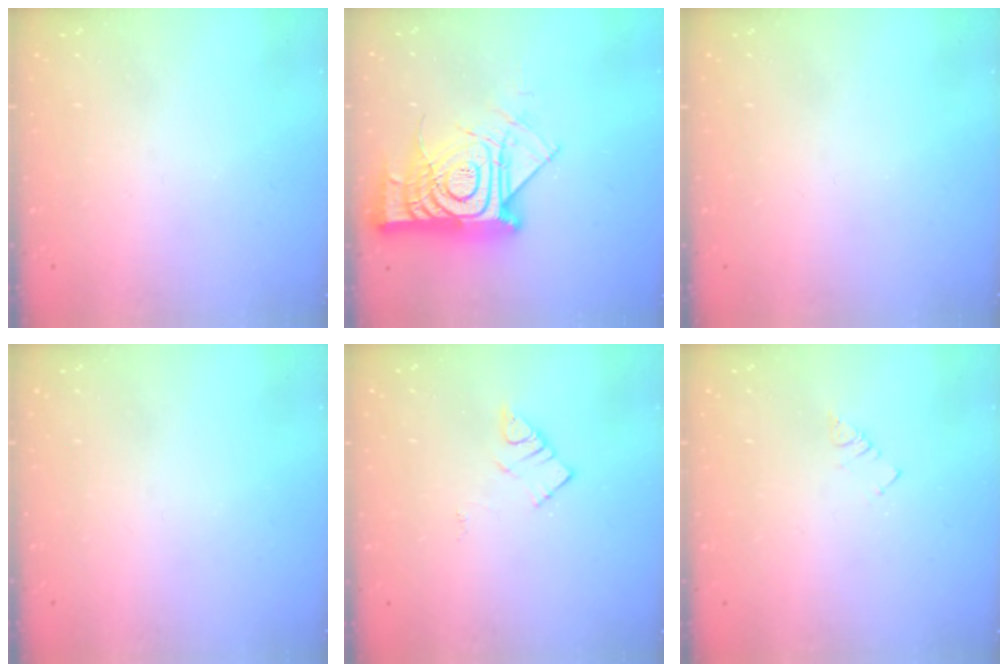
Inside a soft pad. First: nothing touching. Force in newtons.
{"total": 20.6, "press": 20.6, "slide": 1.9}
{"total": 0.0}
{"total": 0.0}
{"total": 5.3, "press": 5.3, "slide": 0.2}
{"total": 3.0, "press": 2.9, "slide": 0.4}